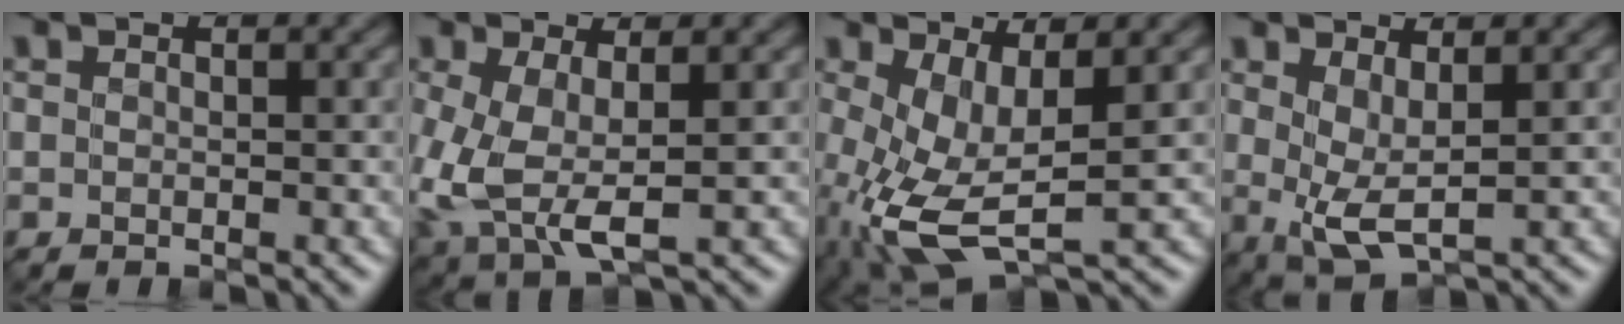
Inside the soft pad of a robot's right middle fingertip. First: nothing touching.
{"total": 6.0, "force": [-0.7, 3.0, 5.1], "torque": [-0.137, -0.015, -0.006]}
{"total": 7.4, "force": [-1.3, 3.1, 6.6], "torque": [-0.159, -0.011, -0.022]}
{"total": 3.8, "force": [0.5, 1.3, 3.5], "torque": [-0.079, -0.014, 0.014]}